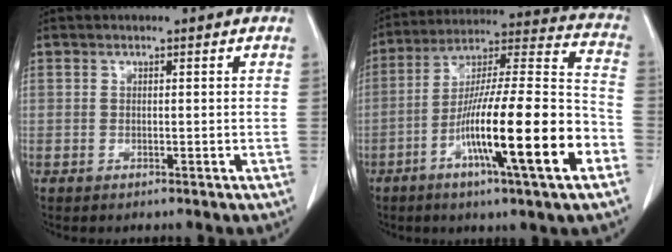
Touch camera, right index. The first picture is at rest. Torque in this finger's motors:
{"motor_torque": [1.56, -0.58, 1.04, 0.21]}